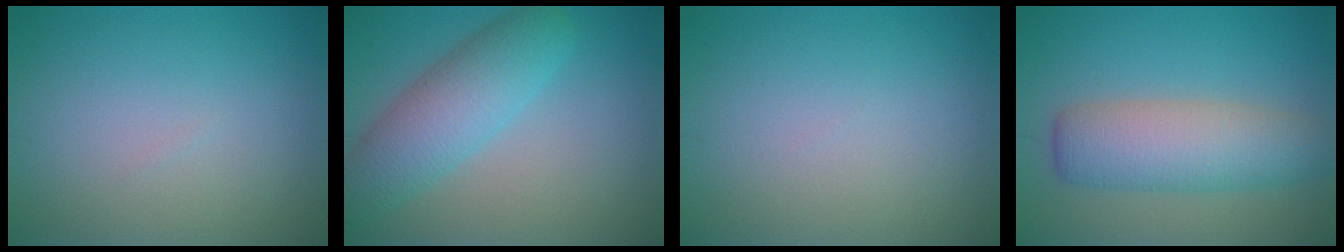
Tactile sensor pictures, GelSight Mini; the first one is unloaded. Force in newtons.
{"total": 5.8, "press": 5.8, "slide": 0.2}
{"total": 0.0}
{"total": 6.2, "press": 6.2, "slide": 0.2}